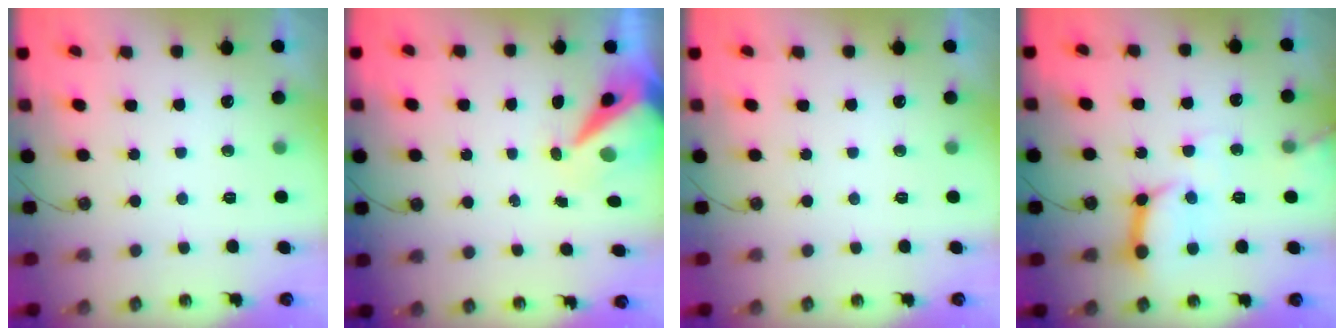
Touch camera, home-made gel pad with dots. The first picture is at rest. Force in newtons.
{"total": 9.0, "press": 8.9, "slide": 1.3}
{"total": 0.0}
{"total": 11.8, "press": 11.7, "slide": 1.6}